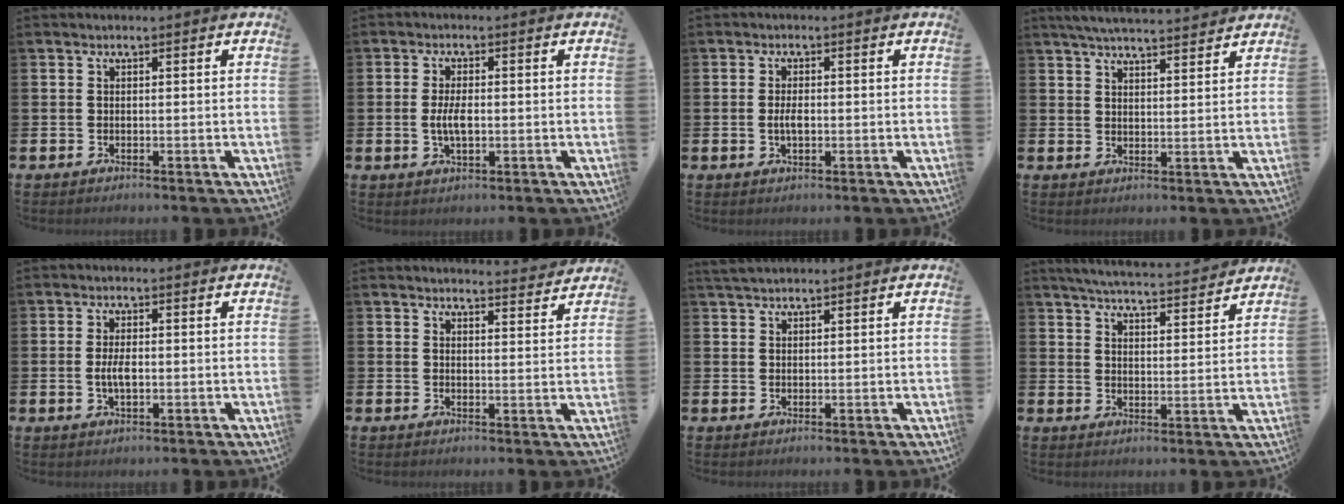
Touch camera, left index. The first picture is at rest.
{"total": 3.6, "force": [-0.2, 1.5, 3.2], "torque": [-0.057, -0.004, -0.009]}
{"total": 2.2, "force": [-0.2, 1.0, 2.0], "torque": [-0.035, 0.001, -0.004]}
{"total": 4.8, "force": [4.7, 0.2, 1.0], "torque": [-0.030, -0.022, 0.085]}
{"total": 2.9, "force": [-0.2, 1.3, 2.7], "torque": [-0.048, 0.001, -0.004]}
{"total": 3.4, "force": [3.4, 0.2, 0.0], "torque": [0.004, -0.024, 0.059]}
{"total": 2.0, "force": [1.8, 0.5, 0.7], "torque": [-0.015, 0.003, 0.033]}
{"total": 5.1, "force": [5.1, 0.2, 0.5], "torque": [-0.026, -0.041, 0.087]}